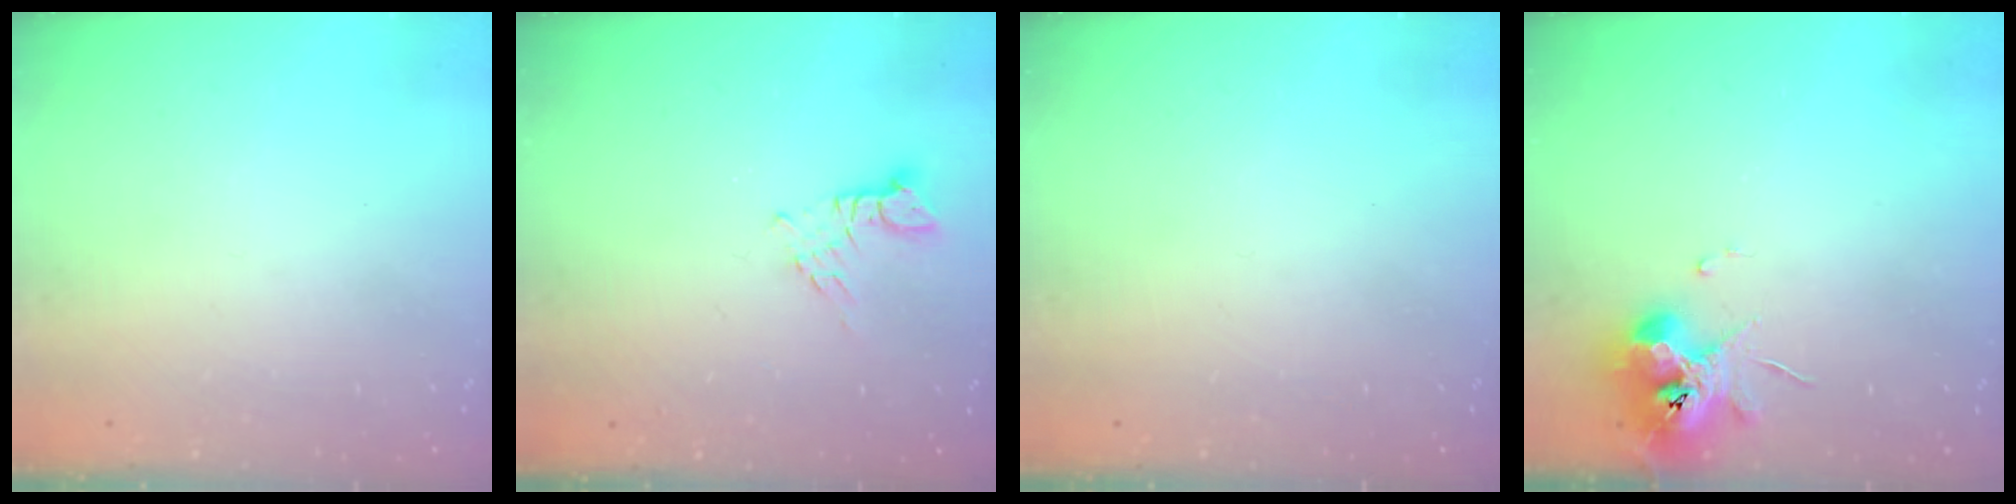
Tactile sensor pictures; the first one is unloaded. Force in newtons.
{"total": 3.3, "press": 3.2, "slide": 0.4}
{"total": 0.0}
{"total": 9.8, "press": 9.7, "slide": 1.2}